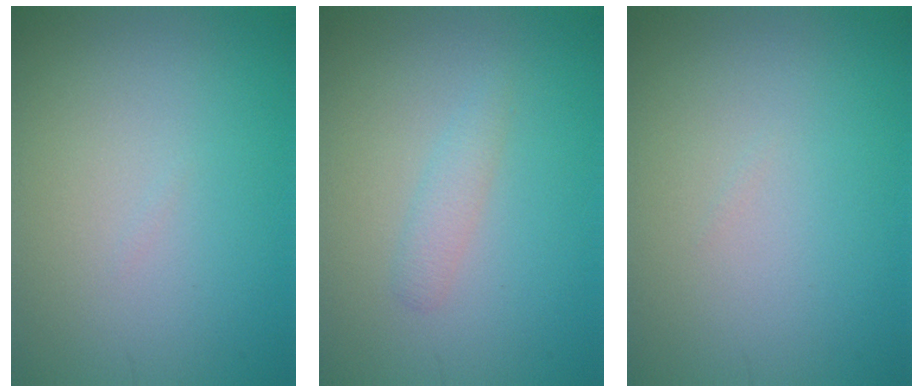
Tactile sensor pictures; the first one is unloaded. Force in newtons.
{"total": 1.4, "press": 1.4, "slide": 0.1}
{"total": 0.0}